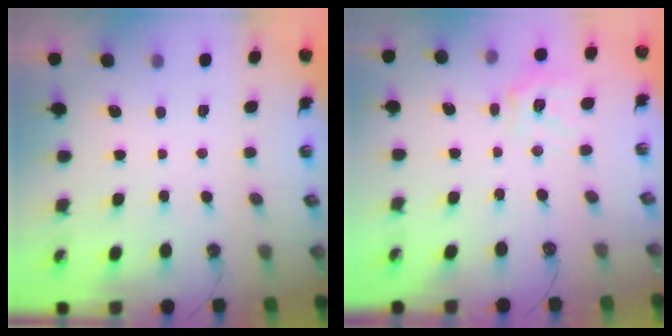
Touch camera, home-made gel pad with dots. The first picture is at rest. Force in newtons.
{"total": 13.2, "press": 13.0, "slide": 2.1}